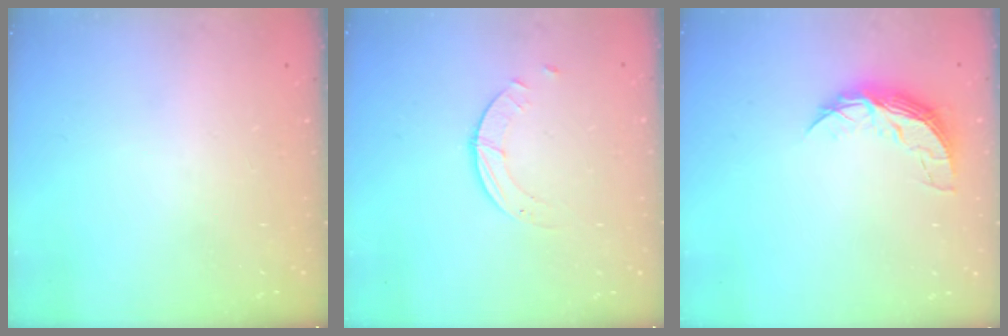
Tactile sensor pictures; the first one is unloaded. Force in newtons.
{"total": 1.4, "press": 1.4, "slide": 0.2}
{"total": 7.7, "press": 7.7, "slide": 0.2}